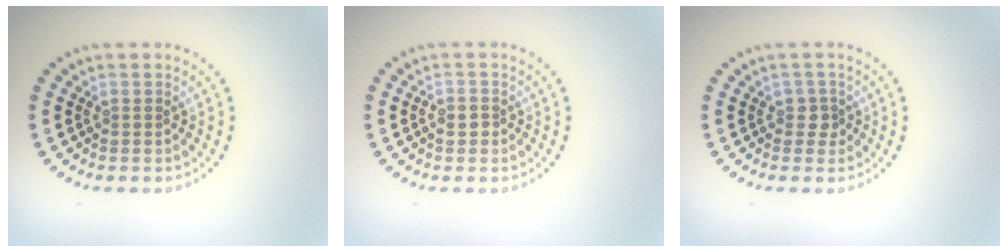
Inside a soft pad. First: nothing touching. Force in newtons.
{"total": 1.0, "press": 1.0, "slide": 0.1}
{"total": 1.4, "press": 1.1, "slide": 0.8}